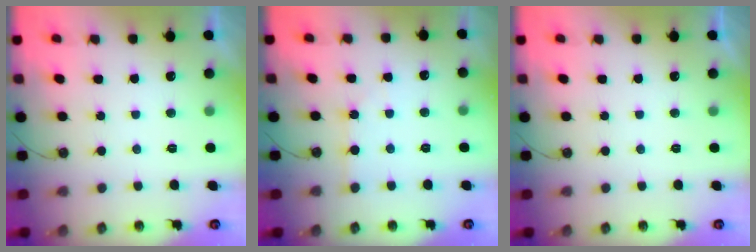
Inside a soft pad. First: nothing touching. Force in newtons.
{"total": 2.1, "press": 2.1, "slide": 0.3}
{"total": 0.0}